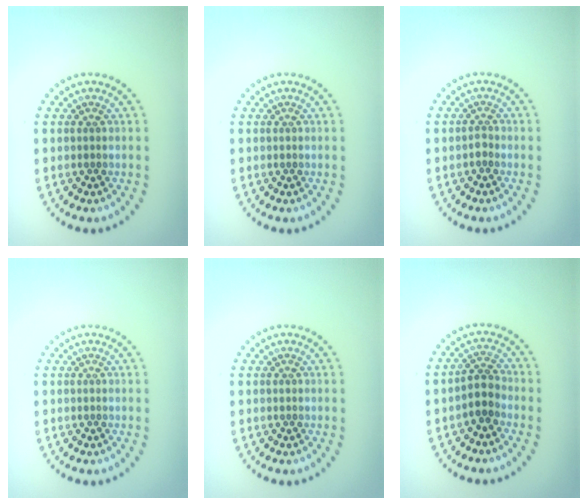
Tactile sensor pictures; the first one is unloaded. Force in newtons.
{"total": 0.0}
{"total": 0.8, "press": 0.5, "slide": 0.6}
{"total": 0.0}
{"total": 0.0}
{"total": 2.2, "press": 1.9, "slide": 1.2}